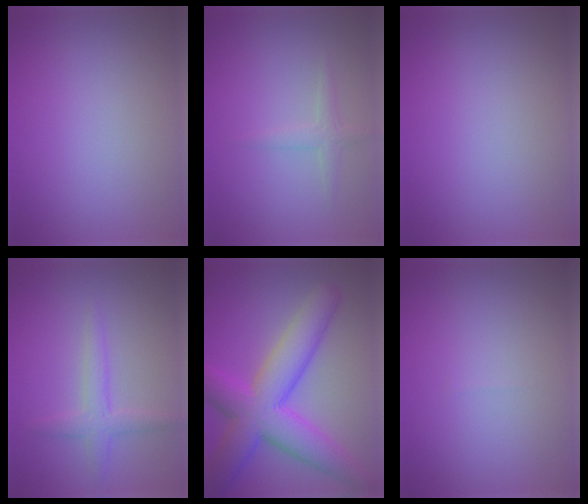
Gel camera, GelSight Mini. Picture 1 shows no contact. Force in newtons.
{"total": 1.5, "press": 1.5, "slide": 0.1}
{"total": 0.0}
{"total": 2.4, "press": 2.4, "slide": 0.2}
{"total": 9.2, "press": 9.2, "slide": 0.3}
{"total": 0.0}